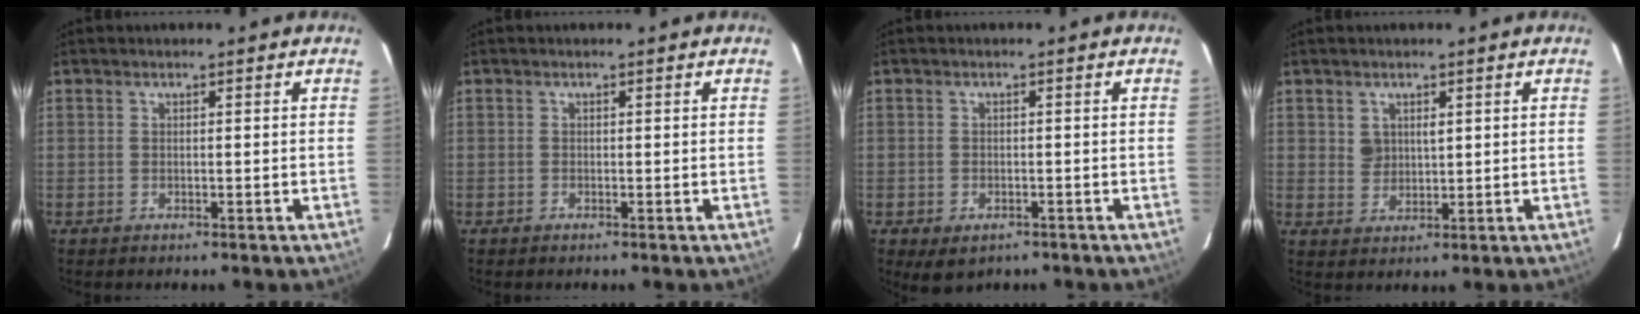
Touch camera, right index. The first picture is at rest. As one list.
[{"total": 0.0}, {"total": 3.7, "force": [-2.2, 2.4, 1.7], "torque": [-0.027, -0.002, -0.022]}, {"total": 2.9, "force": [1.2, 2.1, 1.6], "torque": [-0.030, 0.003, 0.029]}]